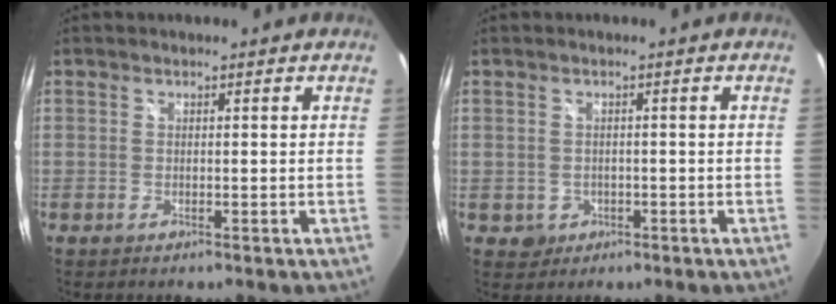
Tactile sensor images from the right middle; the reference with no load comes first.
{"total": 2.6, "force": [-0.7, 2.4, 0.6], "torque": [-0.017, -0.001, -0.005]}